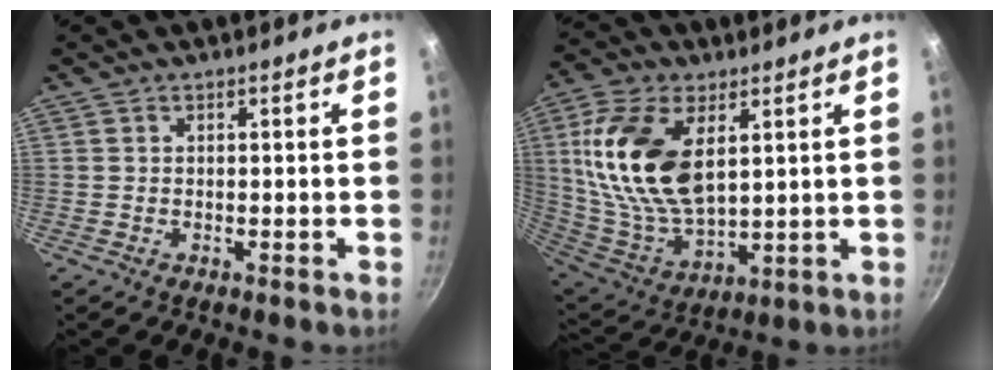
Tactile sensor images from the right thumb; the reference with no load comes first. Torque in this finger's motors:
{"motor_torque": [-0.85, 2.14, 2.03, 0.59, 0.45]}